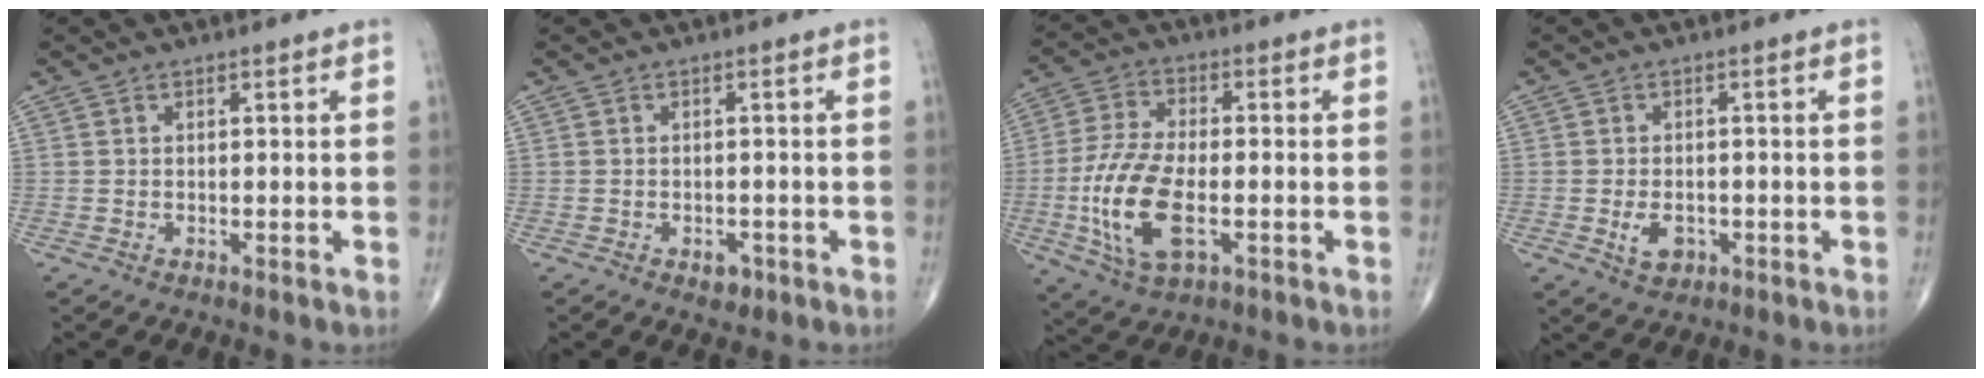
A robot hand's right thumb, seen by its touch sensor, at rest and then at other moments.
{"total": 2.1, "force": [-1.1, 1.4, 1.1], "torque": [-0.007, 0.003, -0.009]}
{"total": 14.2, "force": [-3.2, 6.8, 12.1], "torque": [-0.253, 0.008, -0.056]}
{"total": 3.9, "force": [-1.2, 2.7, 2.6], "torque": [-0.039, 0.001, -0.012]}